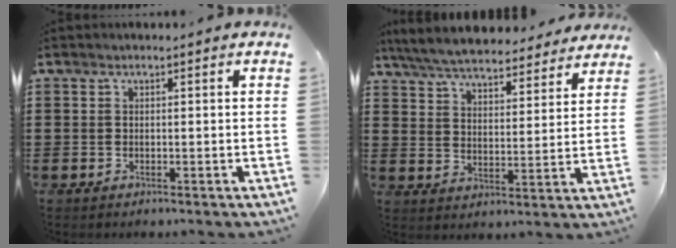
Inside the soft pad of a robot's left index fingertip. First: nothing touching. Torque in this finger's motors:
{"motor_torque": [2.14, 0.00, 0.61, 0.21]}